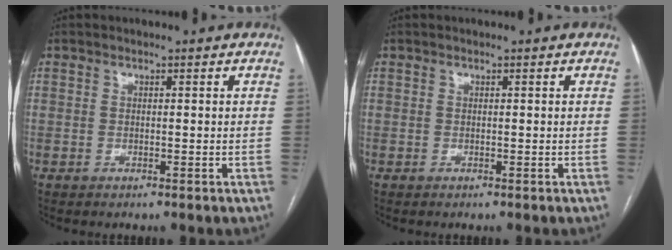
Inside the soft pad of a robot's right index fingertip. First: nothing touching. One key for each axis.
{"total": 0.0}